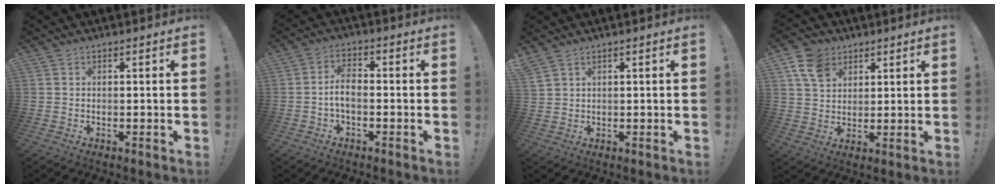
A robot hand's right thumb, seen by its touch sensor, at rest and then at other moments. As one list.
[{"total": 5.7, "force": [-1.3, 2.6, 4.8], "torque": [-0.100, 0.004, -0.022]}, {"total": 2.3, "force": [1.8, 0.7, 1.3], "torque": [-0.030, -0.005, 0.035]}, {"total": 9.7, "force": [5.3, 7.0, 4.2], "torque": [-0.074, -0.017, 0.106]}]